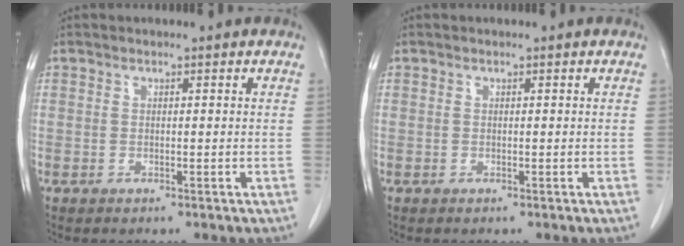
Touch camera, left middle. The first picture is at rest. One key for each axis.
{"total": 0.0}